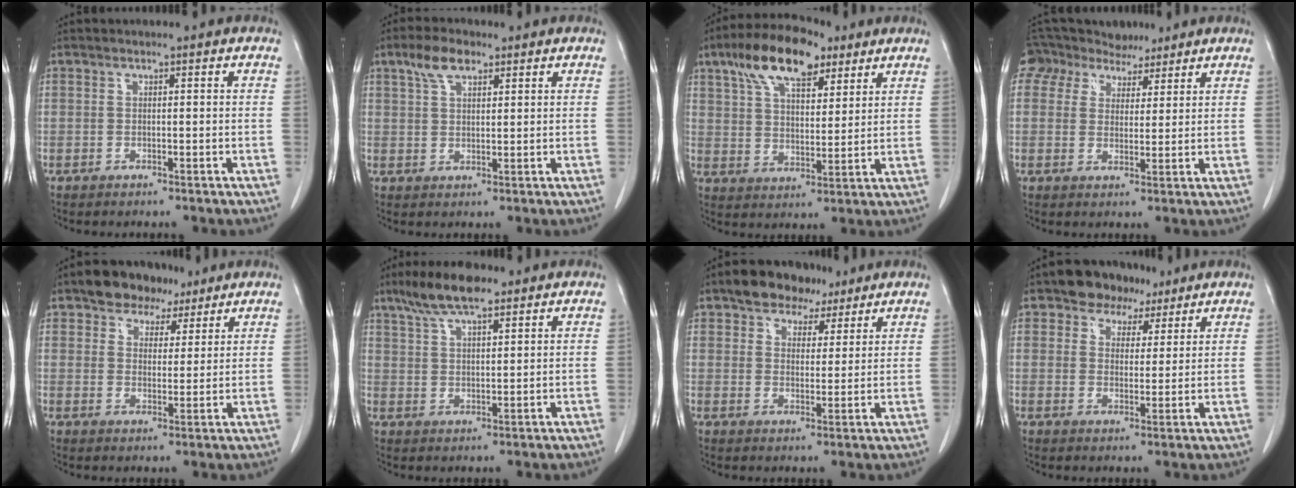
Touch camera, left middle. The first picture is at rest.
{"total": 4.9, "force": [3.0, 2.1, 3.2], "torque": [-0.070, 0.013, 0.060]}
{"total": 13.7, "force": [8.5, 5.4, 9.3], "torque": [-0.168, 0.028, 0.151]}
{"total": 8.3, "force": [7.2, 3.5, 2.0], "torque": [-0.040, 0.021, 0.114]}
{"total": 7.4, "force": [5.2, 4.6, 2.4], "torque": [-0.036, 0.021, 0.087]}
{"total": 8.4, "force": [6.2, 2.1, 5.3], "torque": [-0.107, 0.015, 0.112]}
{"total": 8.0, "force": [5.6, 4.7, 3.0], "torque": [-0.044, 0.024, 0.092]}
{"total": 6.9, "force": [4.8, 4.6, 1.8], "torque": [-0.024, 0.020, 0.078]}